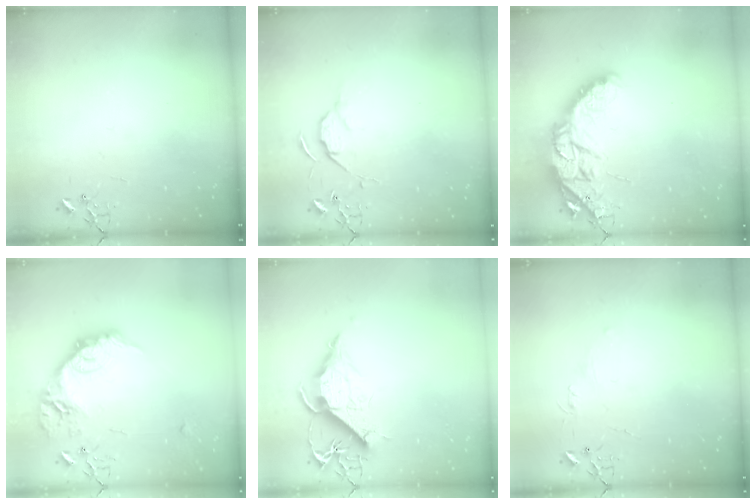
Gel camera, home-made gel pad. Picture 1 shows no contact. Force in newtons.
{"total": 5.7, "press": 5.7, "slide": 0.8}
{"total": 19.5, "press": 19.4, "slide": 1.3}
{"total": 20.9, "press": 20.9, "slide": 1.2}
{"total": 13.2, "press": 13.1, "slide": 1.6}
{"total": 4.0, "press": 3.9, "slide": 0.6}